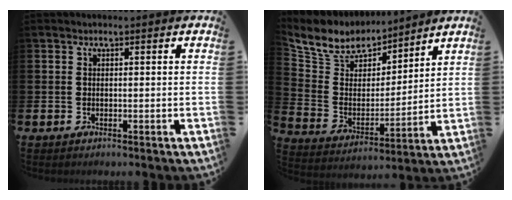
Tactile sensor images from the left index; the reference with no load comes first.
{"total": 9.1, "force": [8.3, 3.3, 1.4], "torque": [-0.082, -0.054, 0.154]}